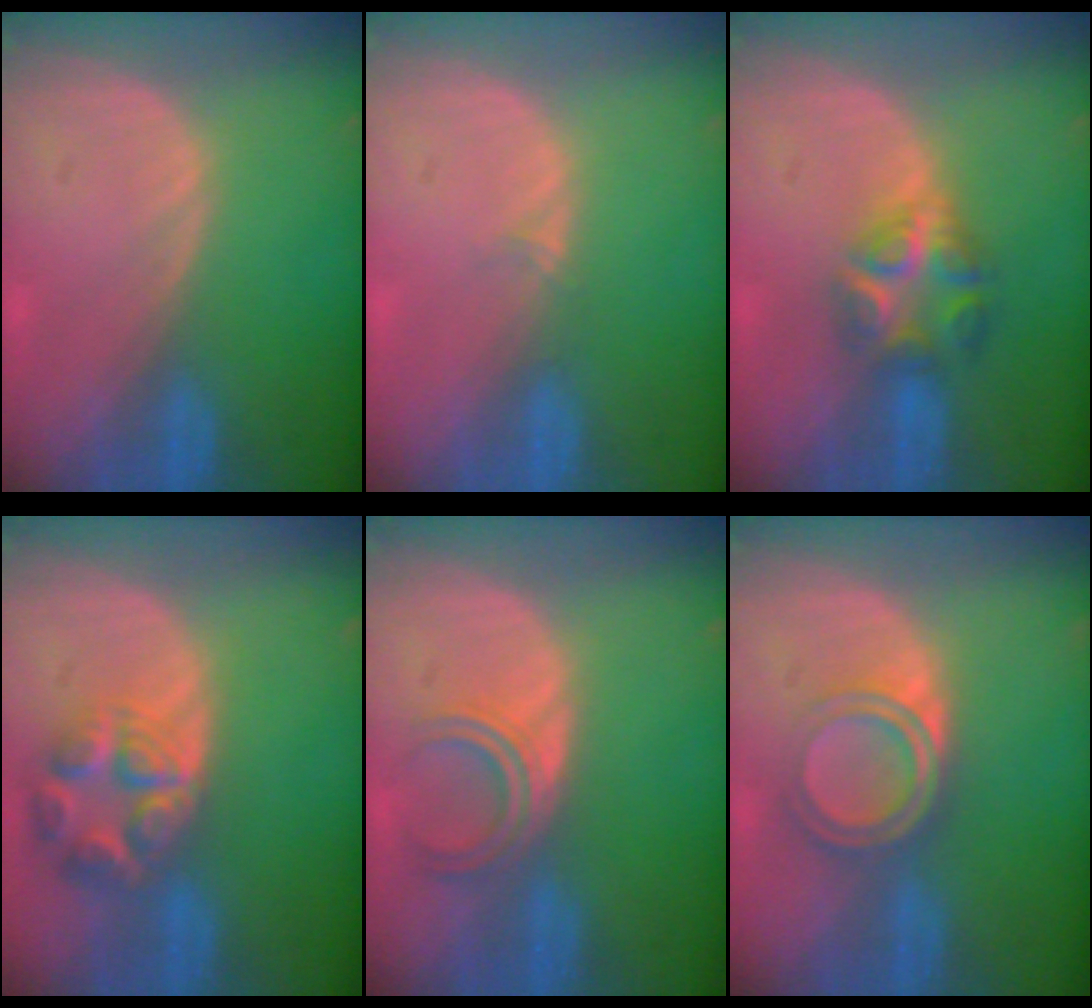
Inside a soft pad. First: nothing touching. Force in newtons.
{"total": 0.9, "press": 0.6, "slide": 0.7}
{"total": 5.7, "press": 5.7, "slide": 0.2}
{"total": 7.6, "press": 6.7, "slide": 3.6}
{"total": 4.4, "press": 4.1, "slide": 1.6}
{"total": 5.3, "press": 4.9, "slide": 1.9}